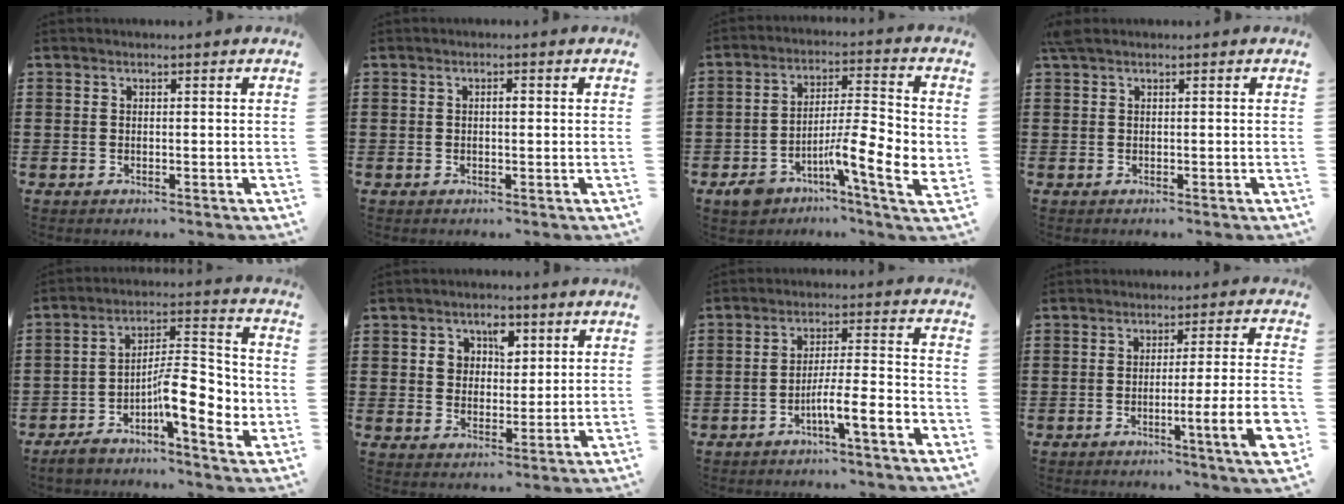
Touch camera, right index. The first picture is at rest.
{"total": 1.1, "force": [0.1, 0.4, 1.0], "torque": [-0.020, 0.001, 0.000]}
{"total": 11.3, "force": [-3.7, 2.8, 10.3], "torque": [-0.167, -0.004, -0.062]}
{"total": 0.6, "force": [0.2, 0.2, 0.5], "torque": [-0.012, 0.002, 0.004]}
{"total": 11.1, "force": [-4.0, 3.1, 9.9], "torque": [-0.151, -0.008, -0.073]}
{"total": 4.8, "force": [2.2, 3.6, 2.3], "torque": [-0.045, 0.010, 0.033]}
{"total": 6.7, "force": [-4.2, 0.4, 5.2], "torque": [-0.087, 0.000, -0.076]}
{"total": 9.3, "force": [-3.2, 0.4, 8.7], "torque": [-0.135, -0.011, -0.057]}